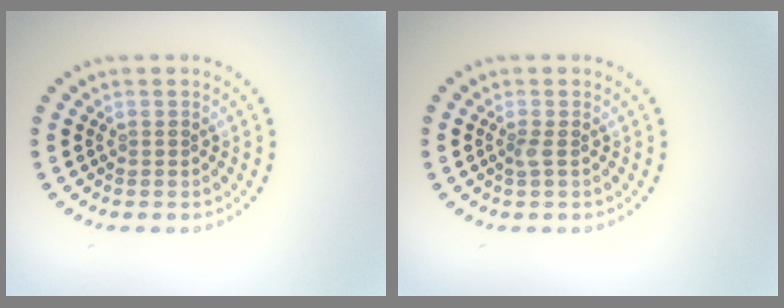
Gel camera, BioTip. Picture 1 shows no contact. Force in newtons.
{"total": 0.7, "press": 0.5, "slide": 0.4}